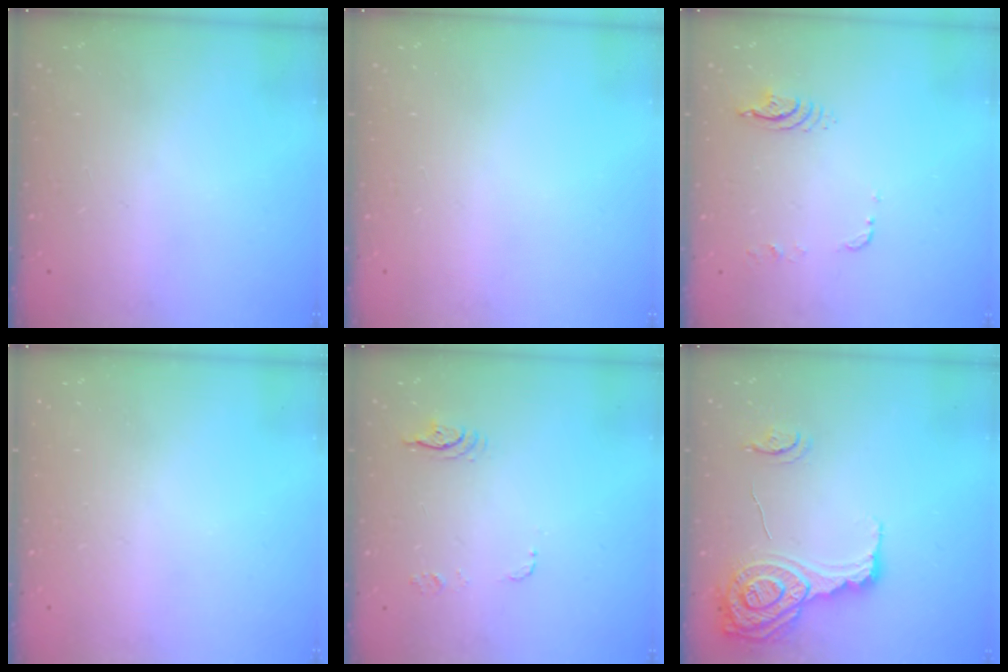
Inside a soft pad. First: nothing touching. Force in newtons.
{"total": 0.0}
{"total": 6.7, "press": 6.7, "slide": 0.5}
{"total": 0.0}
{"total": 6.0, "press": 6.0, "slide": 0.4}
{"total": 16.9, "press": 16.8, "slide": 1.4}